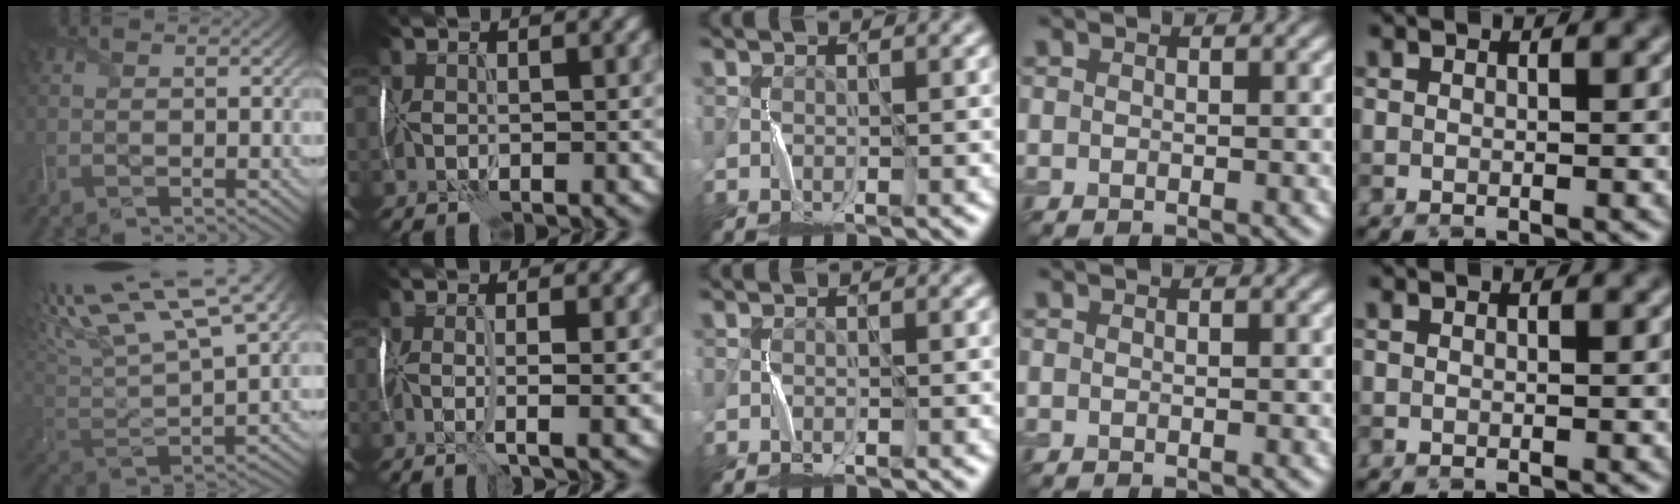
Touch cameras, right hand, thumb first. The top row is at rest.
{"thumb": {"total": 17.2, "force": [10.4, 5.7, 12.4], "torque": [-0.271, 0.033, 0.164]}, "index": {"total": 3.1, "force": [-0.2, 0.6, 3.1], "torque": [-0.045, -0.002, -0.006]}, "middle": {"total": 0.6, "force": [-0.5, 0.2, 0.2], "torque": [-0.002, 0.002, -0.009]}}